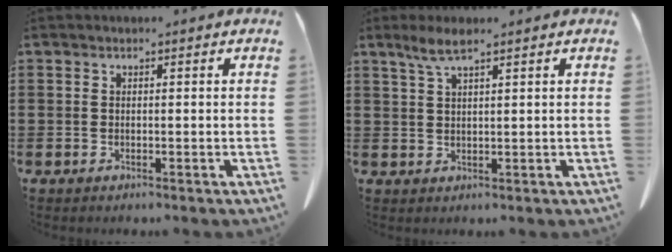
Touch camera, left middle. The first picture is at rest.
{"total": 3.3, "force": [2.3, 0.5, 2.4], "torque": [-0.052, 0.003, 0.040]}